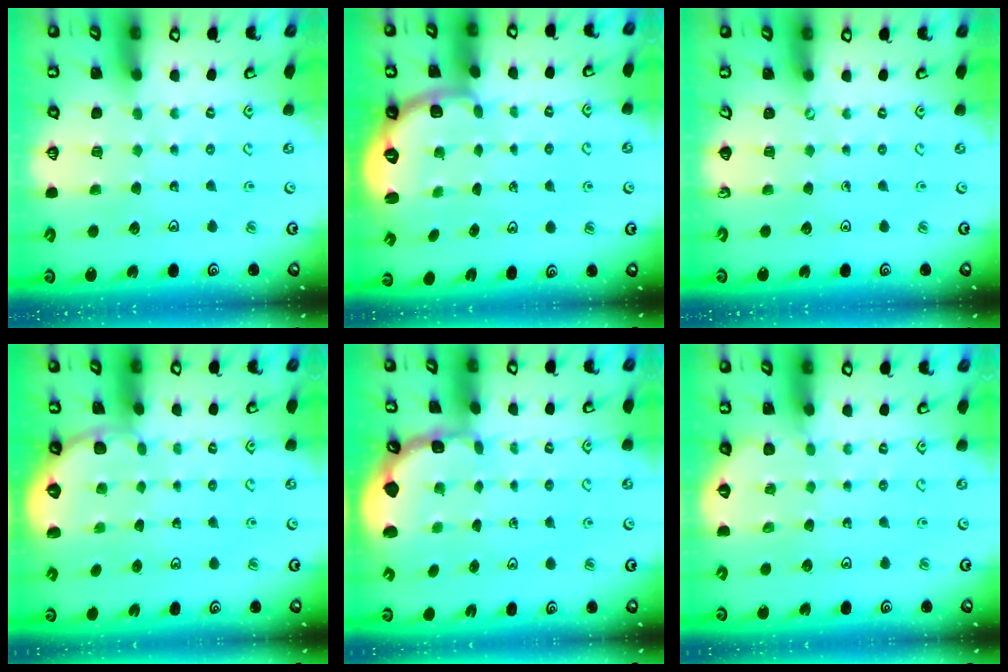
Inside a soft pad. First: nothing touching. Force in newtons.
{"total": 2.6, "press": 1.6, "slide": 2.1}
{"total": 0.0}
{"total": 1.8, "press": 1.7, "slide": 0.1}
{"total": 1.2, "press": 1.1, "slide": 0.4}
{"total": 3.3, "press": 3.3, "slide": 0.4}